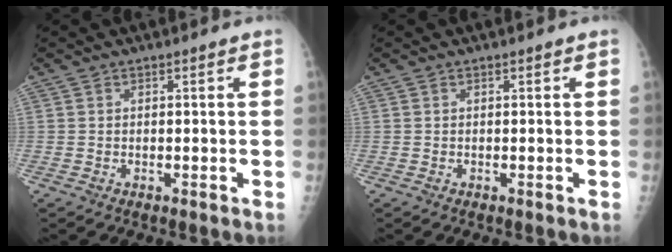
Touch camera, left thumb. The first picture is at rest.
{"total": 0.0}